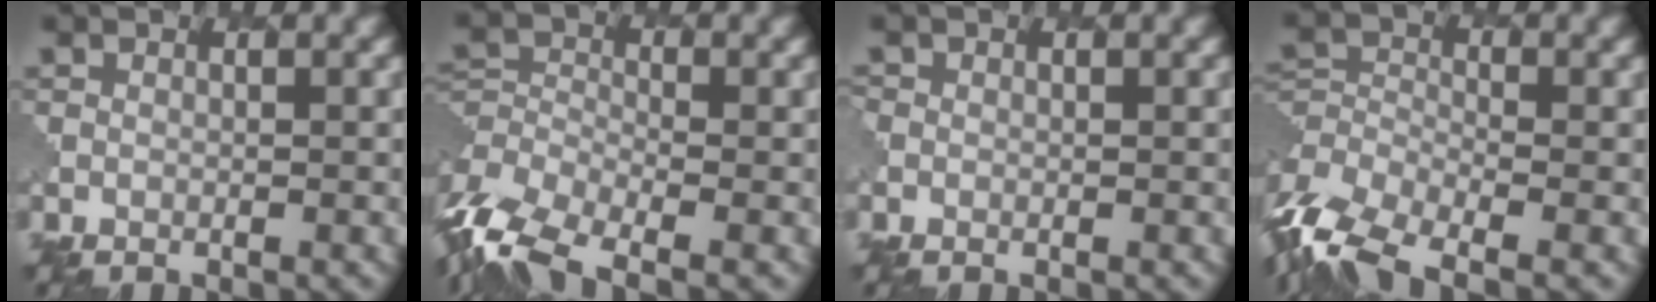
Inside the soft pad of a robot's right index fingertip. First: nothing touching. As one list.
[{"total": 6.5, "force": [-4.5, 2.8, 3.7], "torque": [-0.074, -0.007, -0.096]}, {"total": 0.6, "force": [-0.1, 0.6, 0.1], "torque": [-0.002, -0.002, -0.002]}, {"total": 6.6, "force": [-4.6, 2.9, 3.7], "torque": [-0.074, -0.007, -0.098]}]